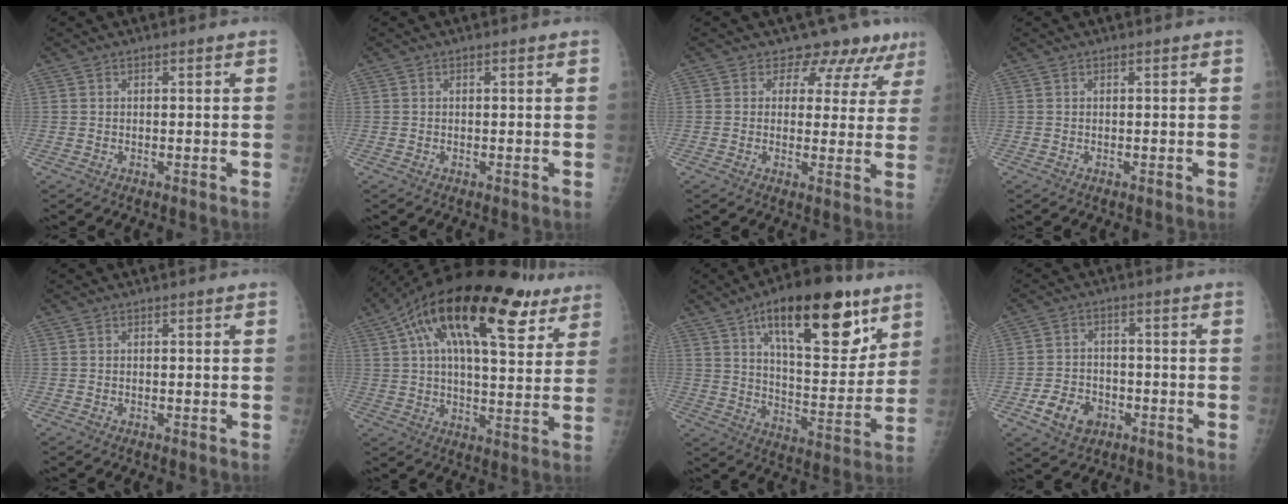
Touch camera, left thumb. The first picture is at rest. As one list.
[{"total": 0.0}, {"total": 8.2, "force": [6.4, 4.9, 1.4], "torque": [0.027, -0.030, 0.057]}, {"total": 0.0}, {"total": 0.0}, {"total": 25.1, "force": [12.7, 10.3, 19.0], "torque": [-0.288, 0.009, 0.197]}, {"total": 23.7, "force": [12.8, 9.4, 17.5], "torque": [-0.223, -0.047, 0.203]}, {"total": 7.2, "force": [-3.1, 5.4, 3.6], "torque": [-0.046, 0.017, -0.050]}]